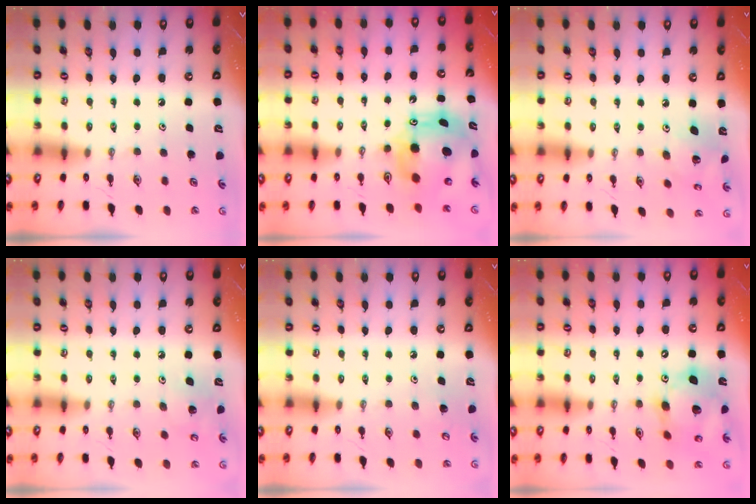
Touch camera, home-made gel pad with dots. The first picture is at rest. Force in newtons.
{"total": 12.7, "press": 12.7, "slide": 1.3}
{"total": 7.5, "press": 7.5, "slide": 0.1}
{"total": 6.5, "press": 6.5, "slide": 0.8}
{"total": 4.5, "press": 4.4, "slide": 0.4}
{"total": 15.8, "press": 15.5, "slide": 3.0}